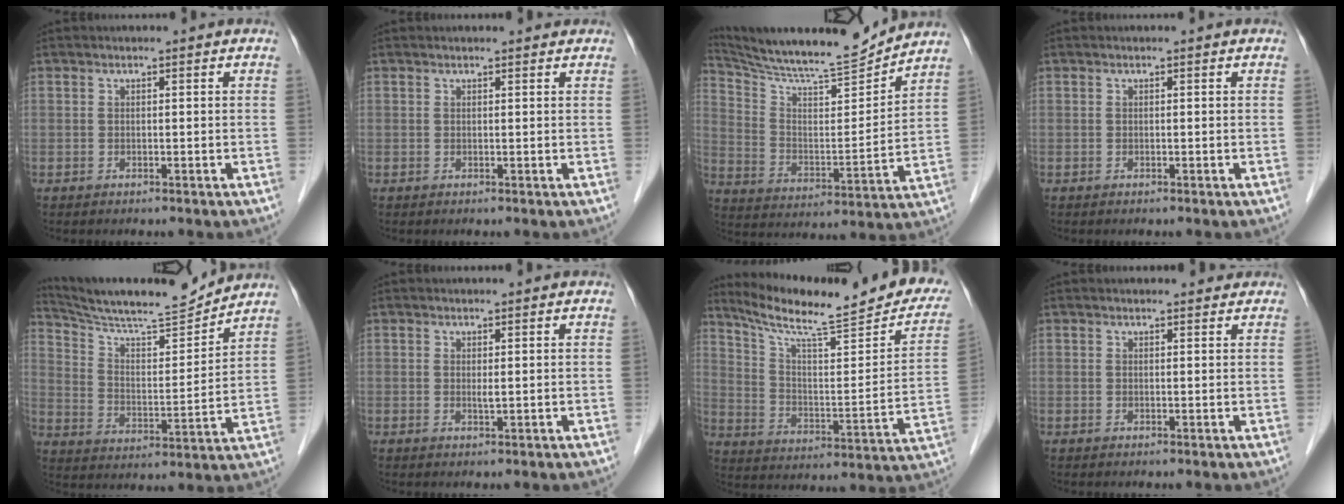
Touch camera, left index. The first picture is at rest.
{"total": 2.1, "force": [1.9, 0.4, 0.7], "torque": [-0.012, 0.012, 0.023]}
{"total": 16.8, "force": [16.0, -0.4, 4.9], "torque": [-0.103, -0.027, 0.266]}
{"total": 0.0}
{"total": 15.8, "force": [15.0, 0.3, 5.0], "torque": [-0.096, -0.005, 0.247]}
{"total": 0.8, "force": [0.3, 0.1, 0.7], "torque": [-0.017, -0.002, 0.006]}
{"total": 24.5, "force": [20.3, 3.1, 13.4], "torque": [-0.205, -0.030, 0.284]}
{"total": 3.5, "force": [3.2, 0.8, 0.9], "torque": [-0.011, 0.013, 0.037]}